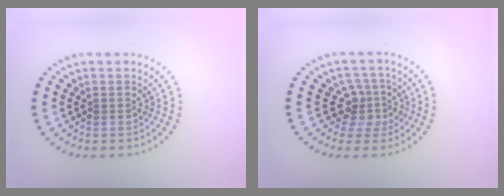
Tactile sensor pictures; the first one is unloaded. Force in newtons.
{"total": 2.9, "press": 2.1, "slide": 2.0}